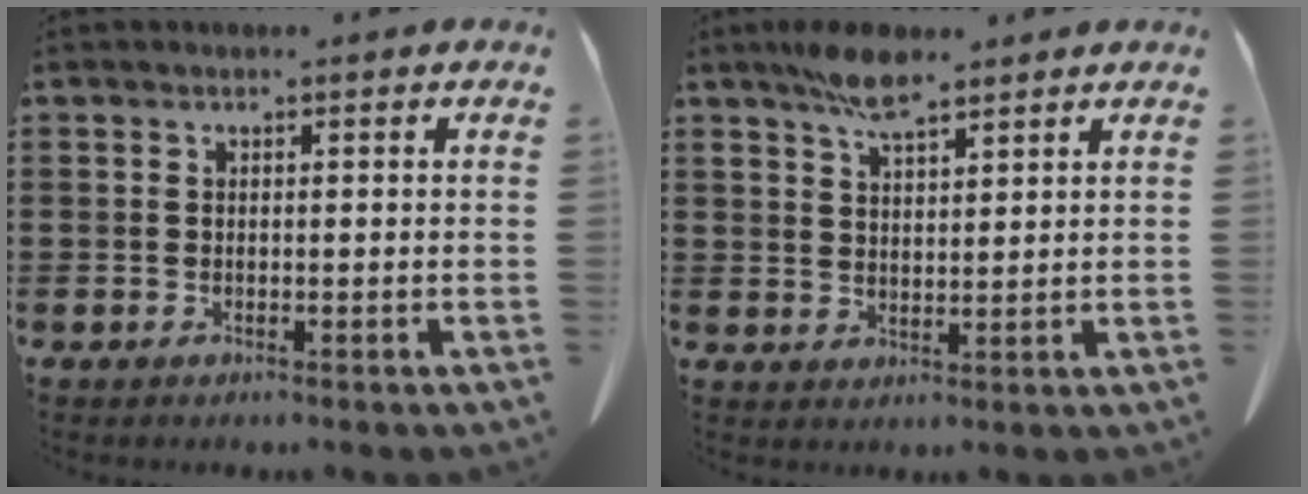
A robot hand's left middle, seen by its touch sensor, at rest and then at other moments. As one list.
[{"total": 6.5, "force": [4.7, 1.8, 4.1], "torque": [-0.091, 0.000, 0.086]}]